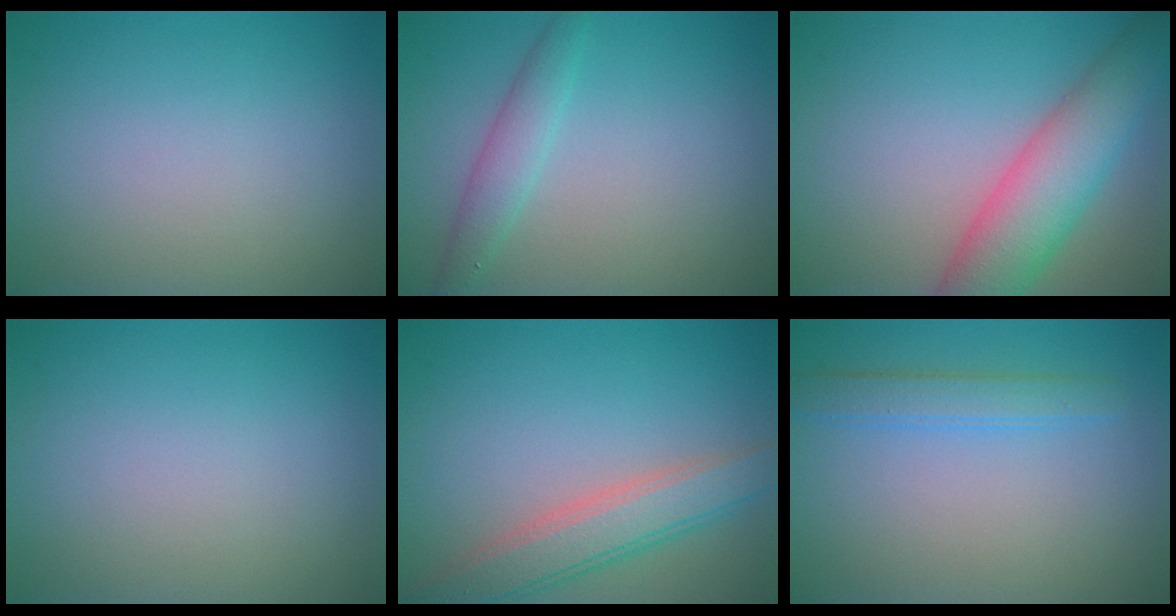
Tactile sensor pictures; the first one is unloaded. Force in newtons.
{"total": 2.3, "press": 2.3, "slide": 0.1}
{"total": 7.2, "press": 7.2, "slide": 0.4}
{"total": 0.0}
{"total": 4.8, "press": 4.8, "slide": 0.1}
{"total": 2.3, "press": 2.3, "slide": 0.2}